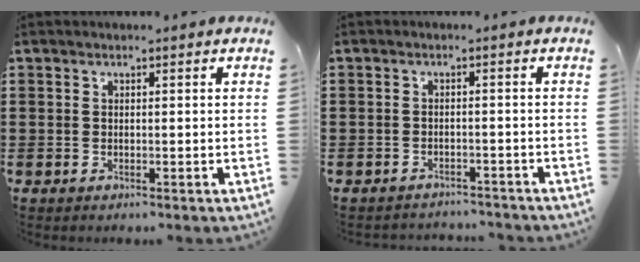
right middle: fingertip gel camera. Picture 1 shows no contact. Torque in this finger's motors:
{"motor_torque": [-0.40, 0.45, -0.94, -0.13]}